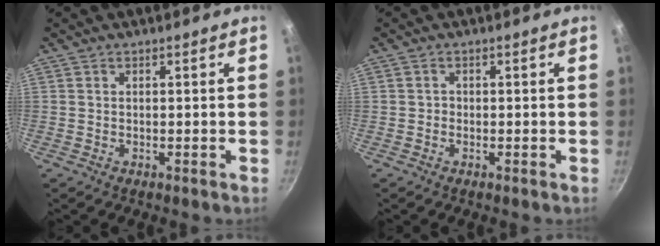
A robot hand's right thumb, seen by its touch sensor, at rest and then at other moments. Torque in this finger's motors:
{"motor_torque": [-0.19, -0.01, 0.39, -0.26, -0.02]}